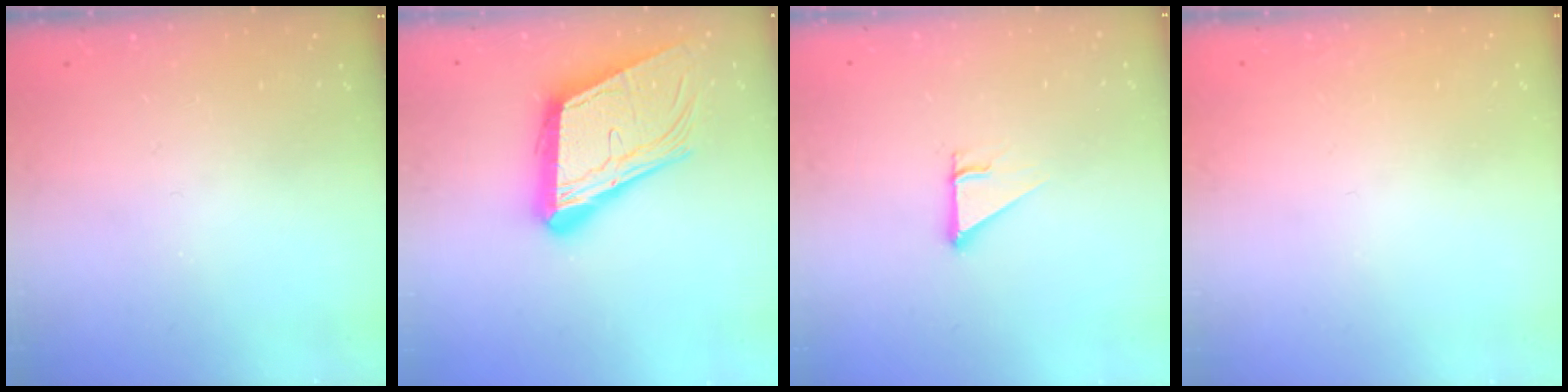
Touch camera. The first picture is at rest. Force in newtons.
{"total": 20.4, "press": 20.0, "slide": 3.9}
{"total": 2.5, "press": 2.5, "slide": 0.2}
{"total": 1.6, "press": 1.6, "slide": 0.1}